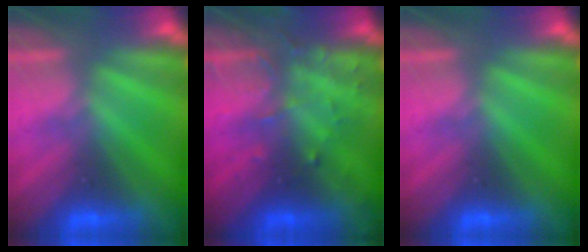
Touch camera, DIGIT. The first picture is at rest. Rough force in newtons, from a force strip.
{"total": 3.7}
{"total": 0.0}